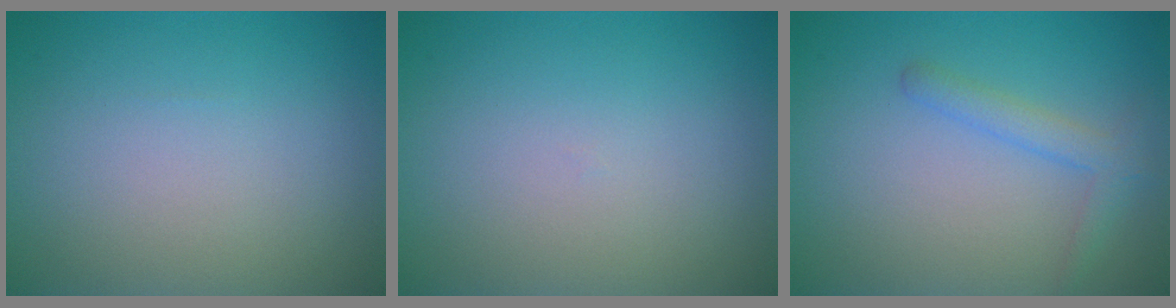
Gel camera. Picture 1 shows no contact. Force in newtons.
{"total": 0.0}
{"total": 2.0, "press": 2.0, "slide": 0.2}